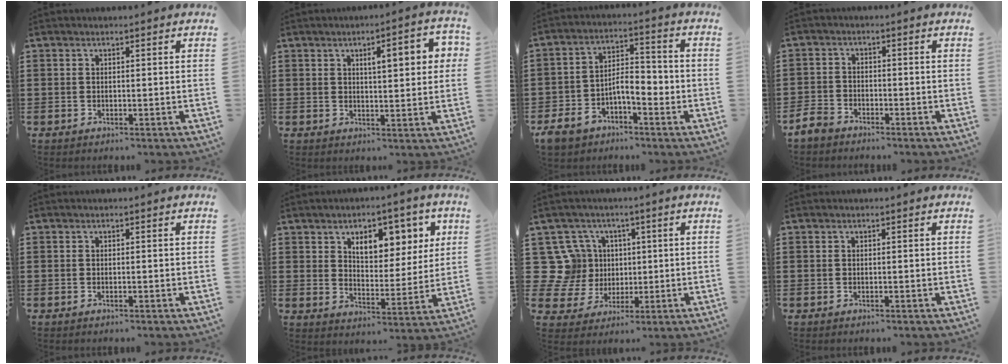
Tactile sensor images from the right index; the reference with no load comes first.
{"total": 5.4, "force": [1.6, 1.5, 4.9], "torque": [-0.072, -0.001, 0.019]}
{"total": 5.9, "force": [-2.8, 3.4, 4.0], "torque": [-0.081, 0.011, -0.057]}
{"total": 3.0, "force": [-2.7, 1.2, 0.4], "torque": [-0.036, -0.004, -0.064]}
{"total": 0.0}
{"total": 7.1, "force": [4.1, 4.1, 4.2], "torque": [-0.071, -0.005, 0.064]}
{"total": 10.2, "force": [2.2, 9.6, 2.7], "torque": [-0.115, 0.009, 0.048]}
{"total": 0.0}